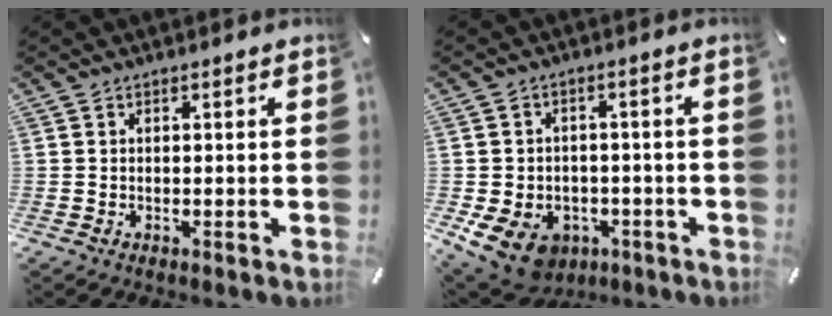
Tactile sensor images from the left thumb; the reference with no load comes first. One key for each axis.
{"total": 9.9, "fx": -4.7, "fy": 7.5, "fz": 4.5, "tx": -0.096, "ty": 0.025, "tz": -0.082}